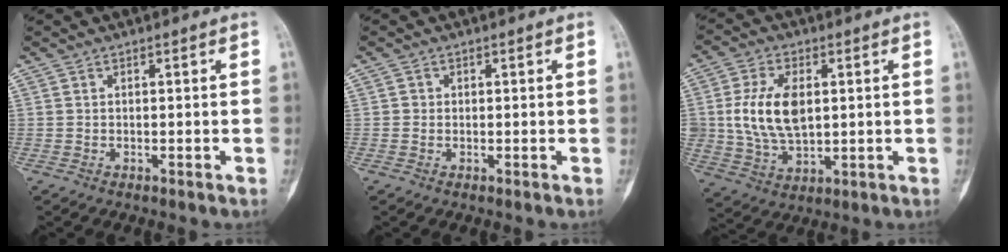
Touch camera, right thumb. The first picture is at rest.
{"total": 0.8, "force": [0.0, 0.8, 0.1], "torque": [0.003, 0.003, 0.000]}
{"total": 12.2, "force": [1.6, 7.3, 9.7], "torque": [-0.182, -0.005, 0.038]}